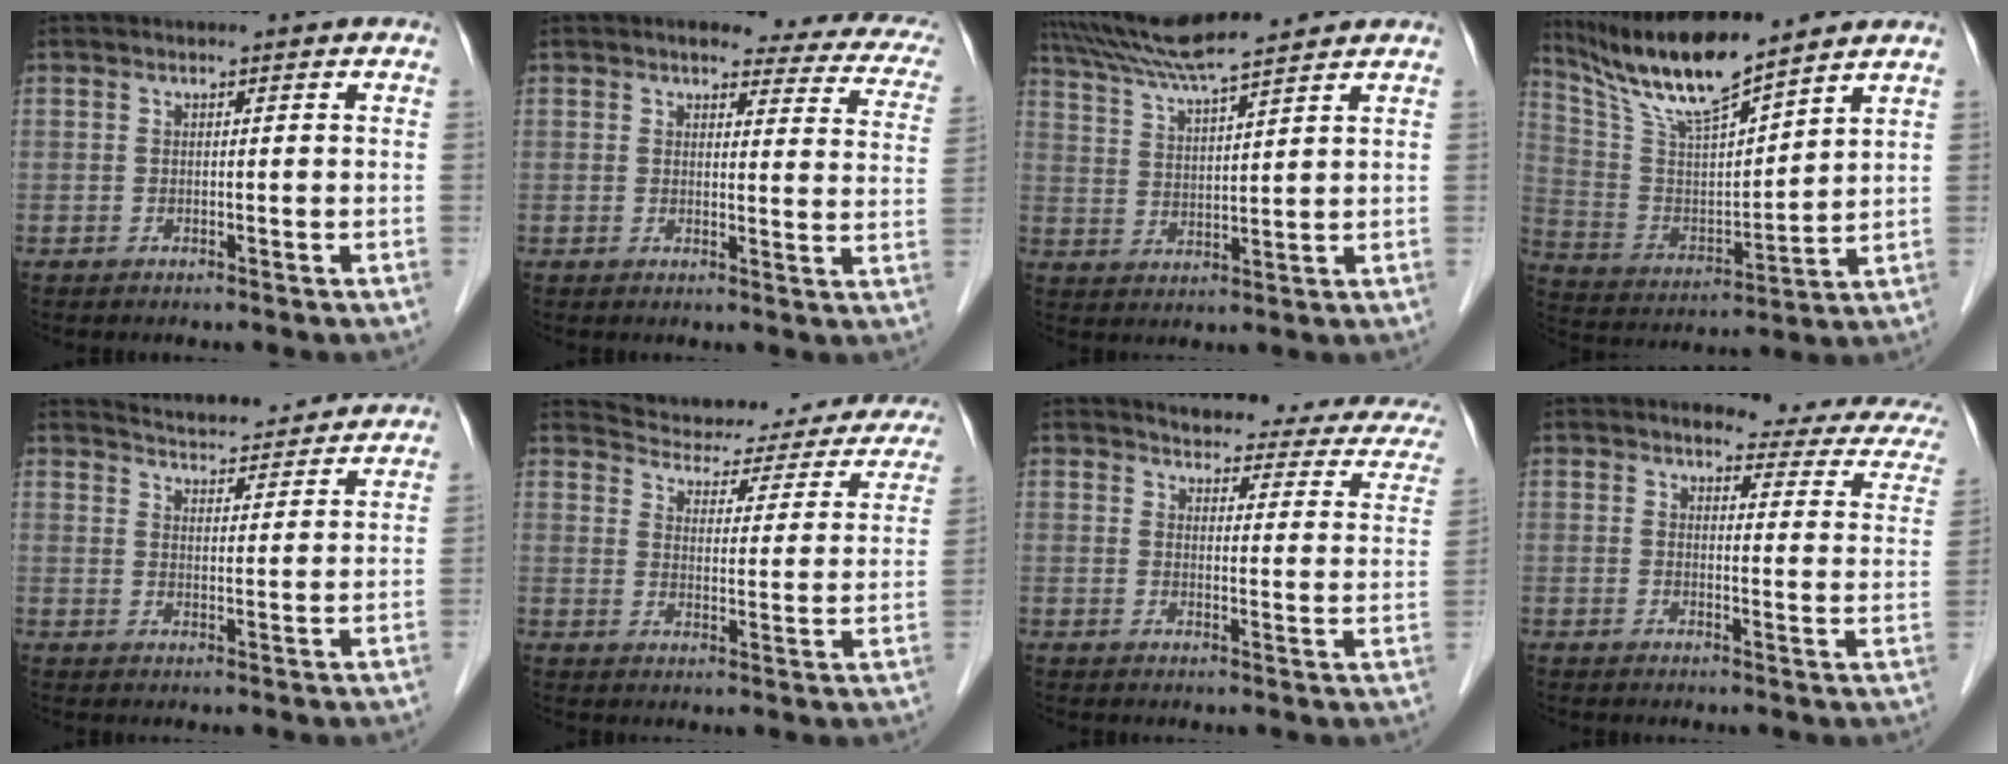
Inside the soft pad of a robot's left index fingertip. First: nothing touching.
{"total": 13.4, "force": [11.1, 4.0, 6.4], "torque": [-0.043, -0.006, 0.095]}
{"total": 9.1, "force": [8.3, -0.9, 3.6], "torque": [-0.074, 0.019, 0.154]}
{"total": 13.9, "force": [12.0, 0.6, 7.0], "torque": [-0.142, 0.003, 0.230]}
{"total": 11.4, "force": [11.1, 1.3, 2.5], "torque": [-0.040, 0.008, 0.146]}
{"total": 21.5, "force": [19.9, 5.9, 5.8], "torque": [-0.072, -0.026, 0.233]}
{"total": 17.9, "force": [15.8, 4.6, 7.0], "torque": [-0.053, -0.023, 0.156]}
{"total": 12.5, "force": [10.7, 3.1, 5.6], "torque": [-0.041, -0.022, 0.092]}